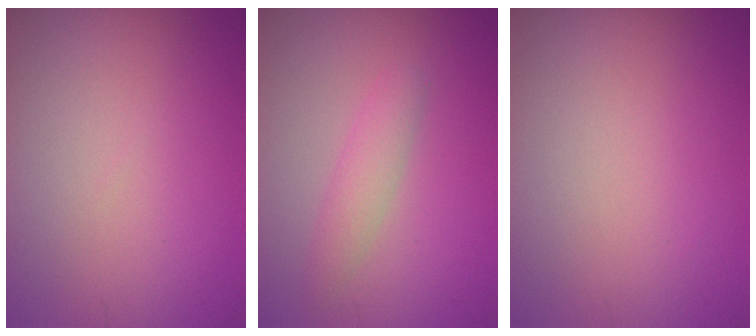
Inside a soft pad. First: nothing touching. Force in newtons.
{"total": 1.9, "press": 1.9, "slide": 0.1}
{"total": 0.0}